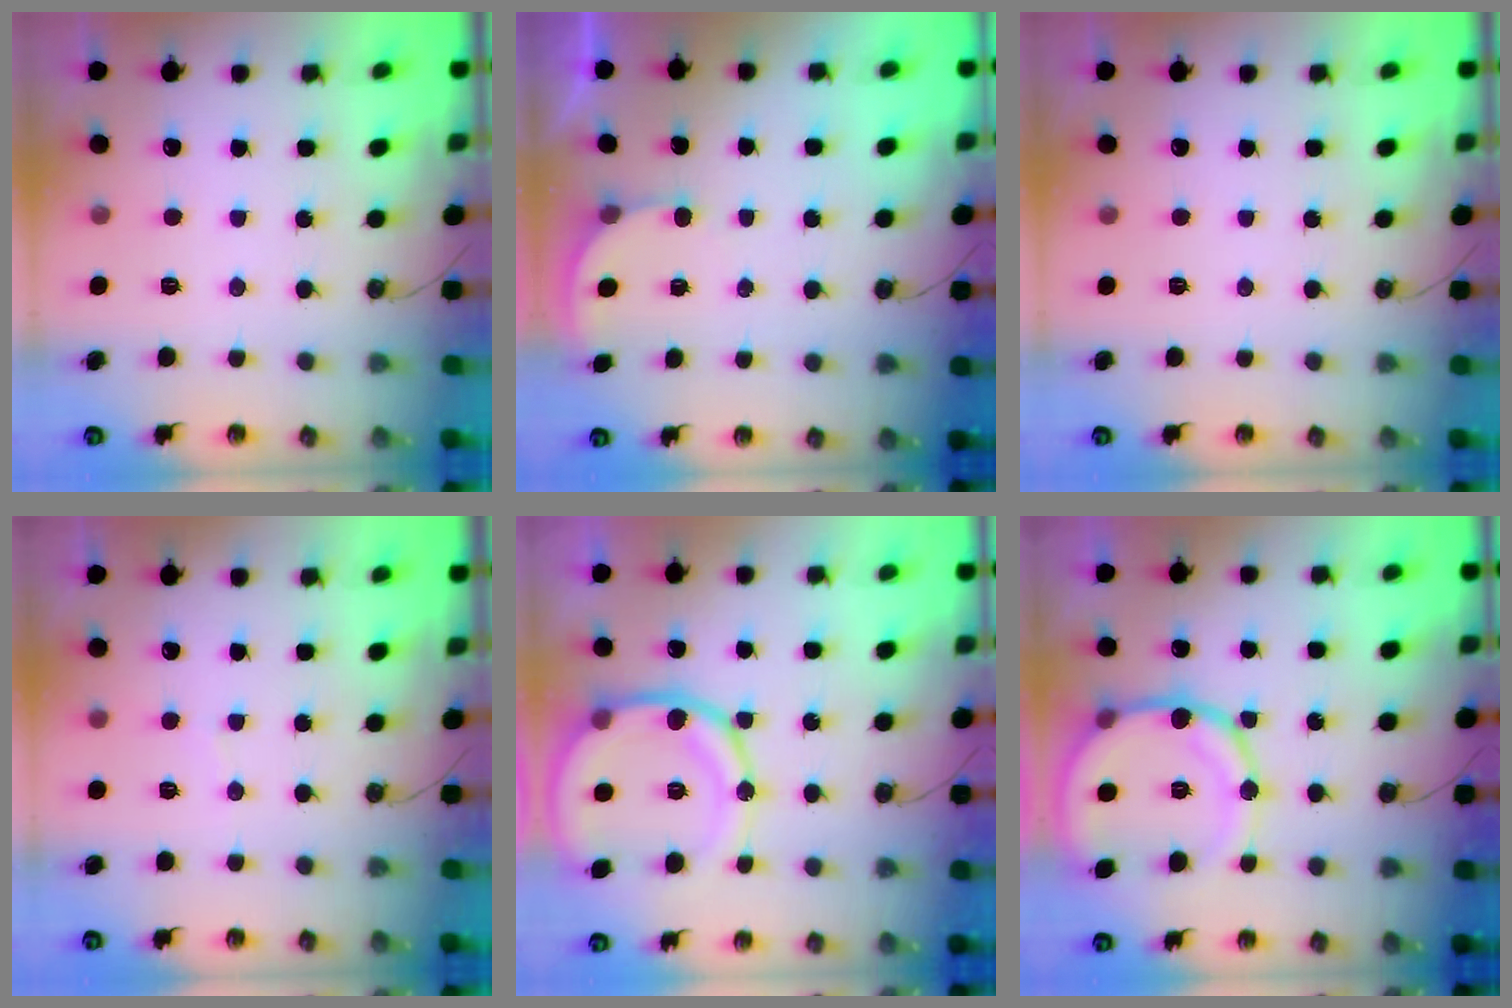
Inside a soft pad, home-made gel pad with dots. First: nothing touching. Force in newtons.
{"total": 2.6, "press": 2.6, "slide": 0.0}
{"total": 0.0}
{"total": 3.0, "press": 2.9, "slide": 0.3}
{"total": 16.6, "press": 16.3, "slide": 3.2}
{"total": 15.7, "press": 15.4, "slide": 3.1}